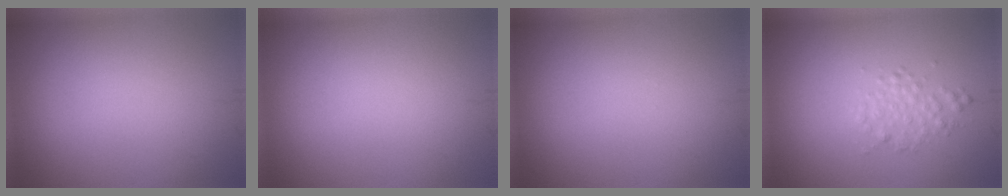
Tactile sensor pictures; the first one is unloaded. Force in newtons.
{"total": 0.0}
{"total": 0.0}
{"total": 1.9, "press": 1.9, "slide": 0.0}